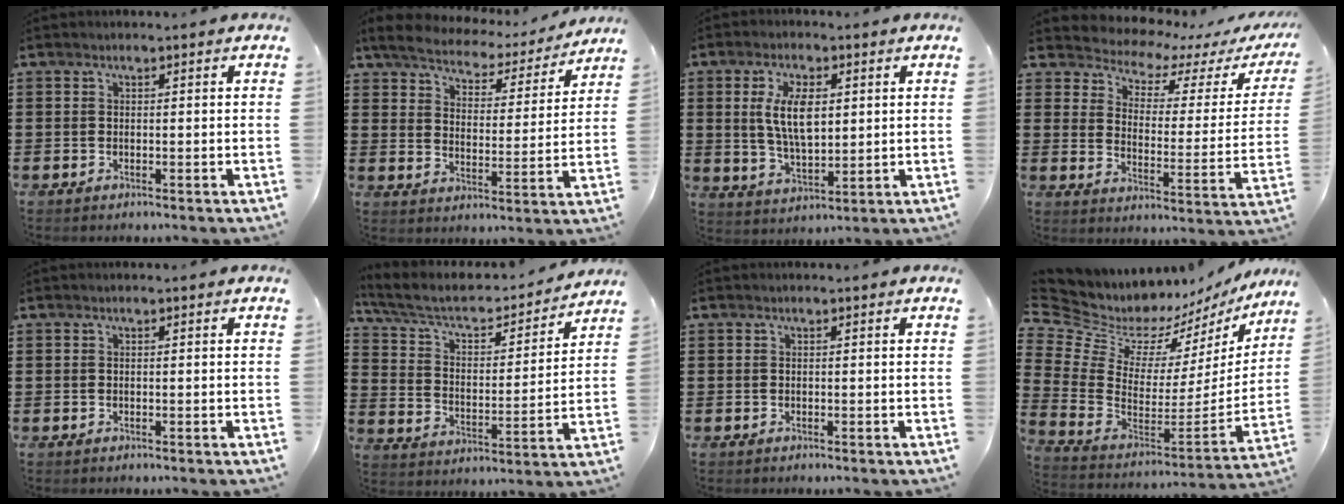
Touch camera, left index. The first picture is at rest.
{"total": 4.4, "force": [4.2, 1.0, 0.9], "torque": [-0.045, -0.026, 0.066]}
{"total": 8.3, "force": [2.3, 3.7, 7.1], "torque": [-0.142, 0.004, 0.036]}
{"total": 4.3, "force": [4.1, 1.0, 0.5], "torque": [-0.042, -0.040, 0.065]}
{"total": 0.0}
{"total": 5.7, "force": [4.7, 2.0, 2.6], "torque": [-0.075, -0.035, 0.075]}
{"total": 0.0}
{"total": 5.8, "force": [4.7, 3.2, 0.7], "torque": [-0.064, -0.059, 0.081]}